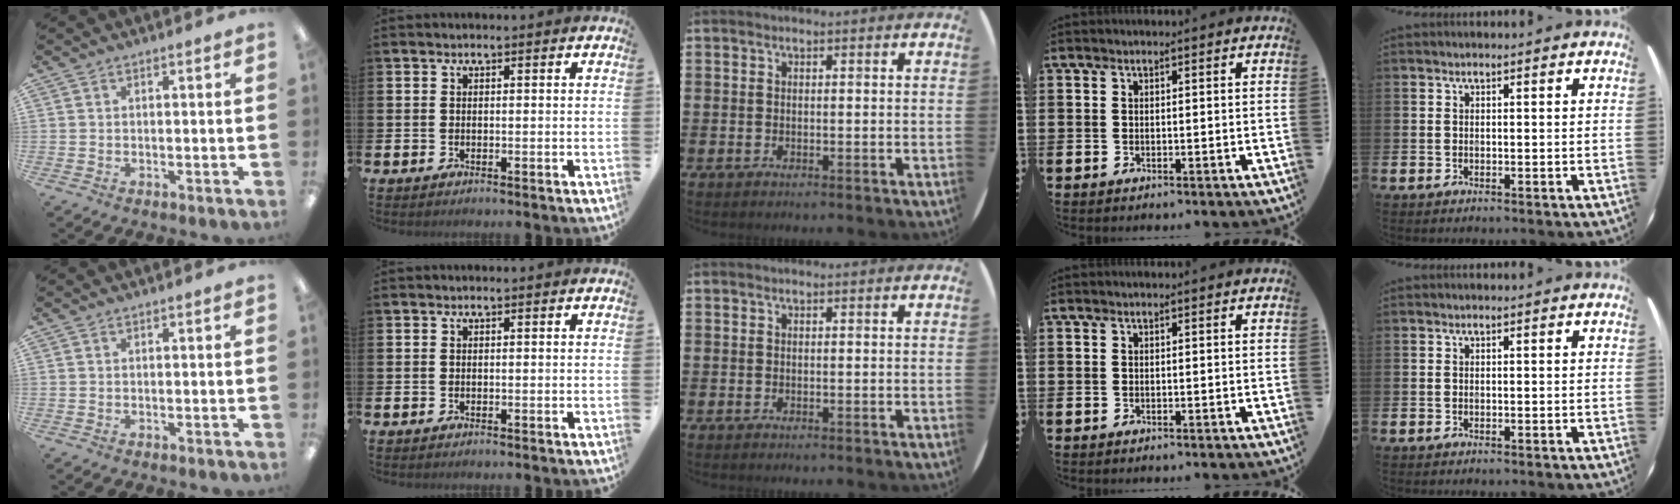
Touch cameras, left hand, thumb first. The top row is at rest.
{}